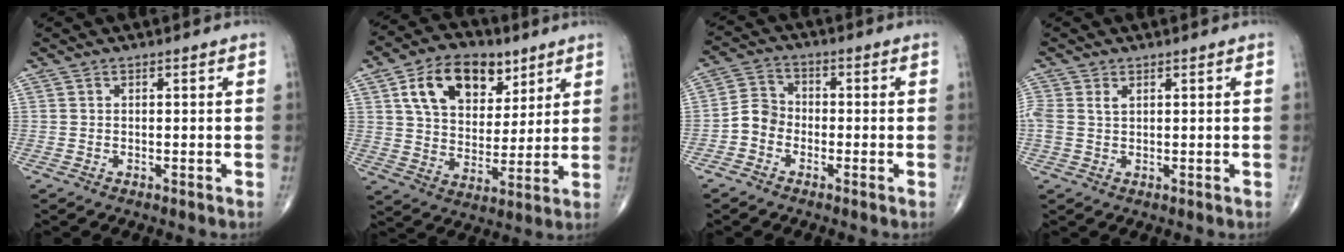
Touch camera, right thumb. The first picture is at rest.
{"total": 16.1, "force": [7.6, 10.3, 9.8], "torque": [-0.125, -0.023, 0.135]}
{"total": 4.7, "force": [-2.0, 3.9, 1.9], "torque": [-0.018, 0.018, -0.051]}
{"total": 2.6, "force": [0.8, 1.6, 1.9], "torque": [-0.056, 0.011, 0.022]}